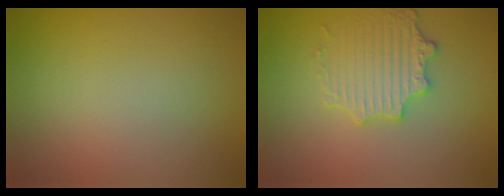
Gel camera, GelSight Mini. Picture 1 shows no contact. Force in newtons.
{"total": 3.1, "press": 3.0, "slide": 0.7}